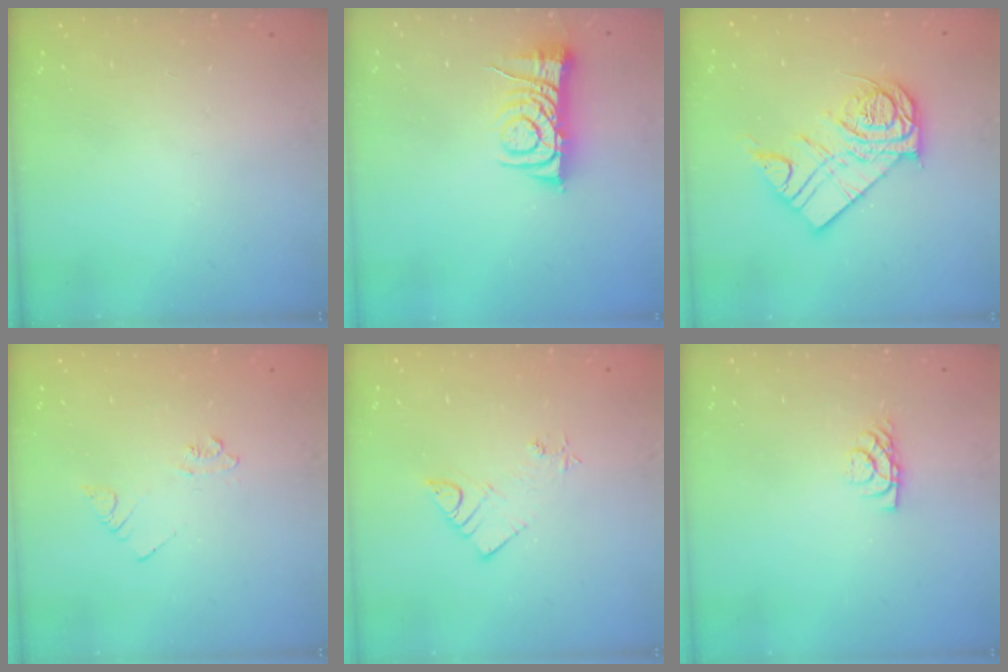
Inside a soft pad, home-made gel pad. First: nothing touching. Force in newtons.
{"total": 7.5, "press": 7.4, "slide": 1.0}
{"total": 15.5, "press": 15.4, "slide": 1.2}
{"total": 4.0, "press": 4.0, "slide": 0.4}
{"total": 6.4, "press": 6.4, "slide": 0.5}
{"total": 6.5, "press": 6.5, "slide": 0.6}